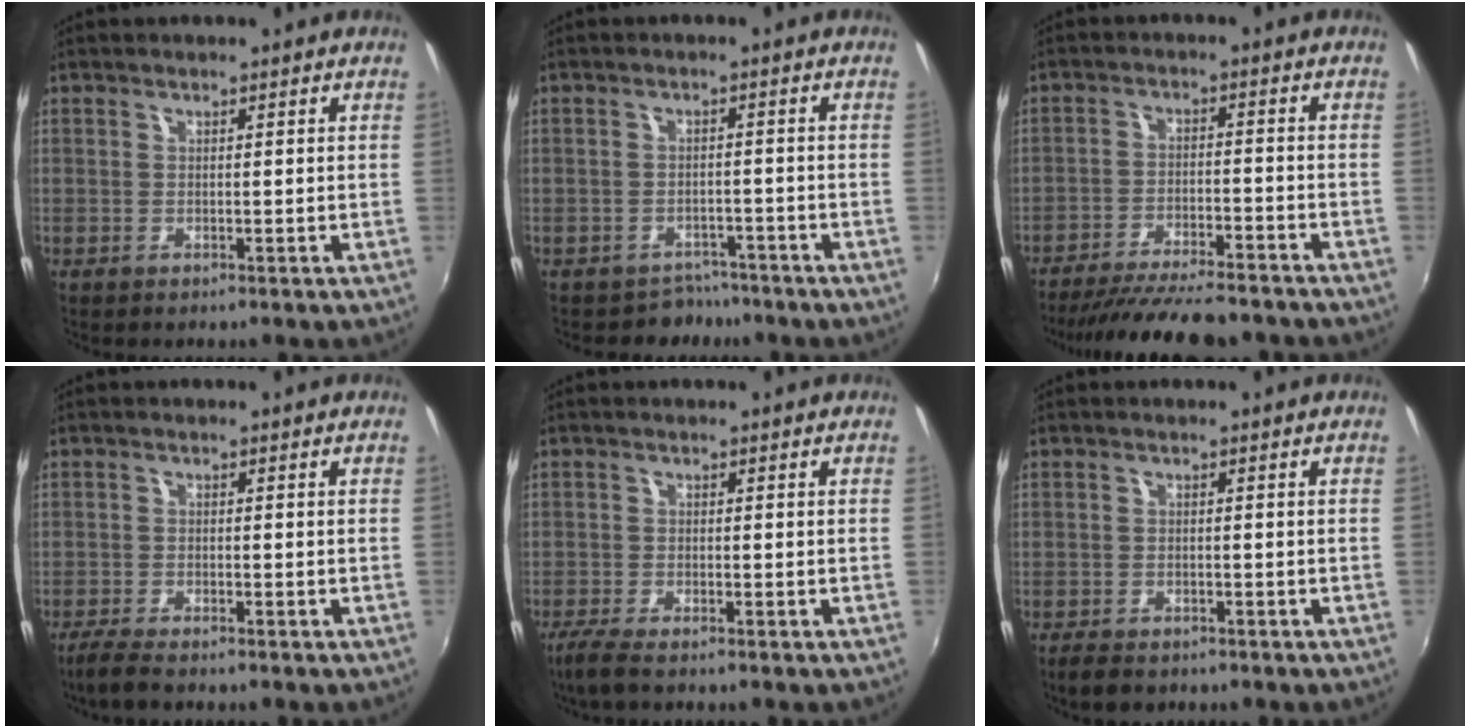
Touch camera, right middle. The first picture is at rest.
{"total": 4.7, "force": [-3.8, 2.7, -0.2], "torque": [0.000, 0.006, -0.057]}
{"total": 16.3, "force": [-14.3, 3.1, 7.2], "torque": [-0.148, -0.021, -0.213]}
{"total": 4.3, "force": [-3.7, 0.6, 2.2], "torque": [-0.064, -0.016, -0.070]}
{"total": 4.1, "force": [-3.2, 0.6, 2.4], "torque": [-0.067, -0.014, -0.064]}
{"total": 4.0, "force": [-3.2, 1.7, 1.7], "torque": [-0.046, -0.013, -0.054]}